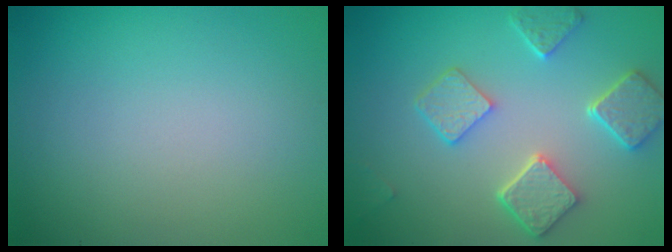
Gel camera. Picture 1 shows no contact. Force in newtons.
{"total": 5.5, "press": 4.4, "slide": 3.4}